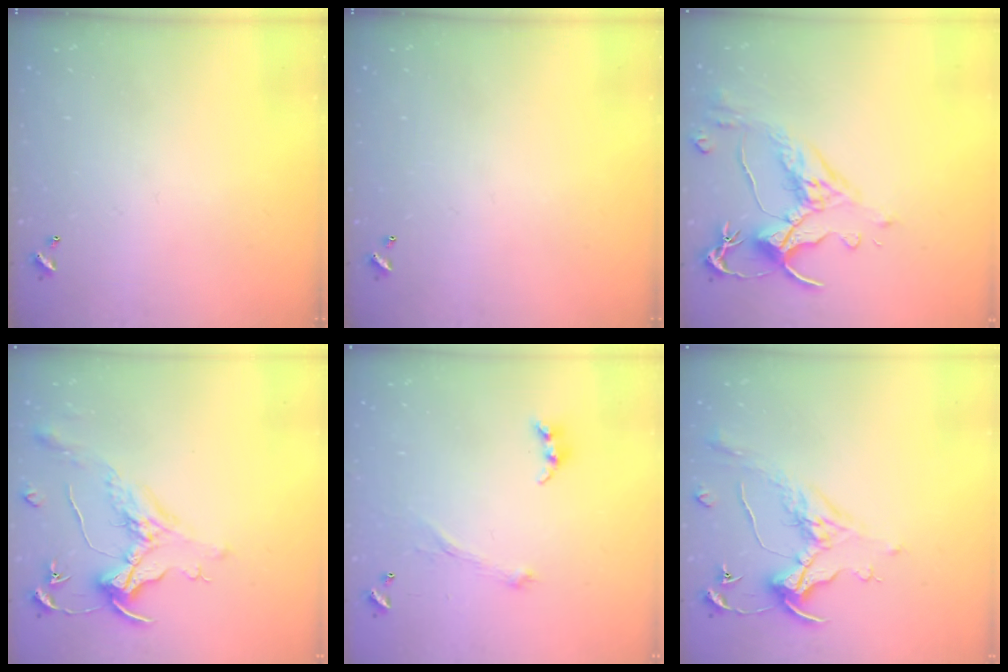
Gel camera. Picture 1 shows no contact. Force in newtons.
{"total": 0.0}
{"total": 3.1, "press": 2.7, "slide": 1.4}
{"total": 1.6, "press": 1.4, "slide": 0.7}
{"total": 2.1, "press": 2.0, "slide": 0.7}
{"total": 0.8, "press": 0.7, "slide": 0.5}